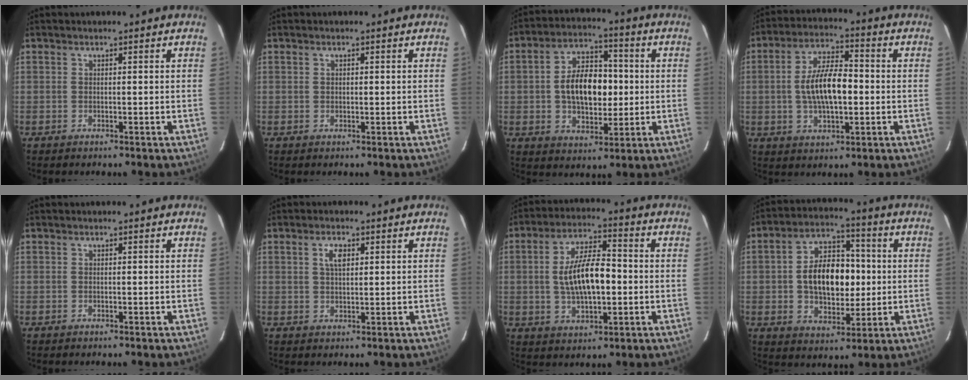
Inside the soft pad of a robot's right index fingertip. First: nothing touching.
{"total": 0.7, "force": [0.2, 0.5, 0.4], "torque": [-0.006, 0.002, 0.004]}
{"total": 12.4, "force": [-0.1, 7.4, 10.0], "torque": [-0.180, 0.024, 0.004]}
{"total": 11.4, "force": [-0.6, 4.8, 10.3], "torque": [-0.196, 0.008, -0.009]}
{"total": 0.0}
{"total": 3.2, "force": [1.2, 1.6, 2.5], "torque": [-0.046, 0.006, 0.023]}
{"total": 12.0, "force": [-0.6, 5.0, 10.8], "torque": [-0.205, 0.008, -0.005]}
{"total": 13.5, "force": [0.0, 8.5, 10.5], "torque": [-0.187, 0.028, 0.009]}